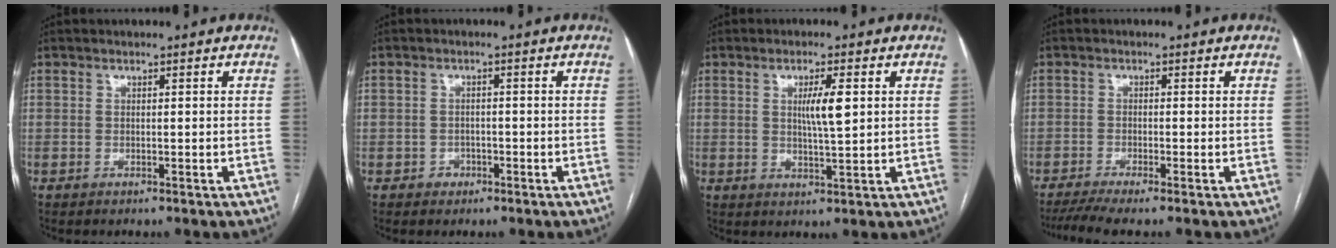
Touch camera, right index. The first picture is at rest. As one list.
[{"total": 2.2, "force": [-1.0, 1.9, 0.3], "torque": [0.003, 0.009, -0.017]}, {"total": 4.8, "force": [1.1, 0.4, 4.6], "torque": [-0.081, -0.004, 0.020]}, {"total": 4.9, "force": [-3.8, -0.3, 3.1], "torque": [-0.054, -0.011, -0.068]}]